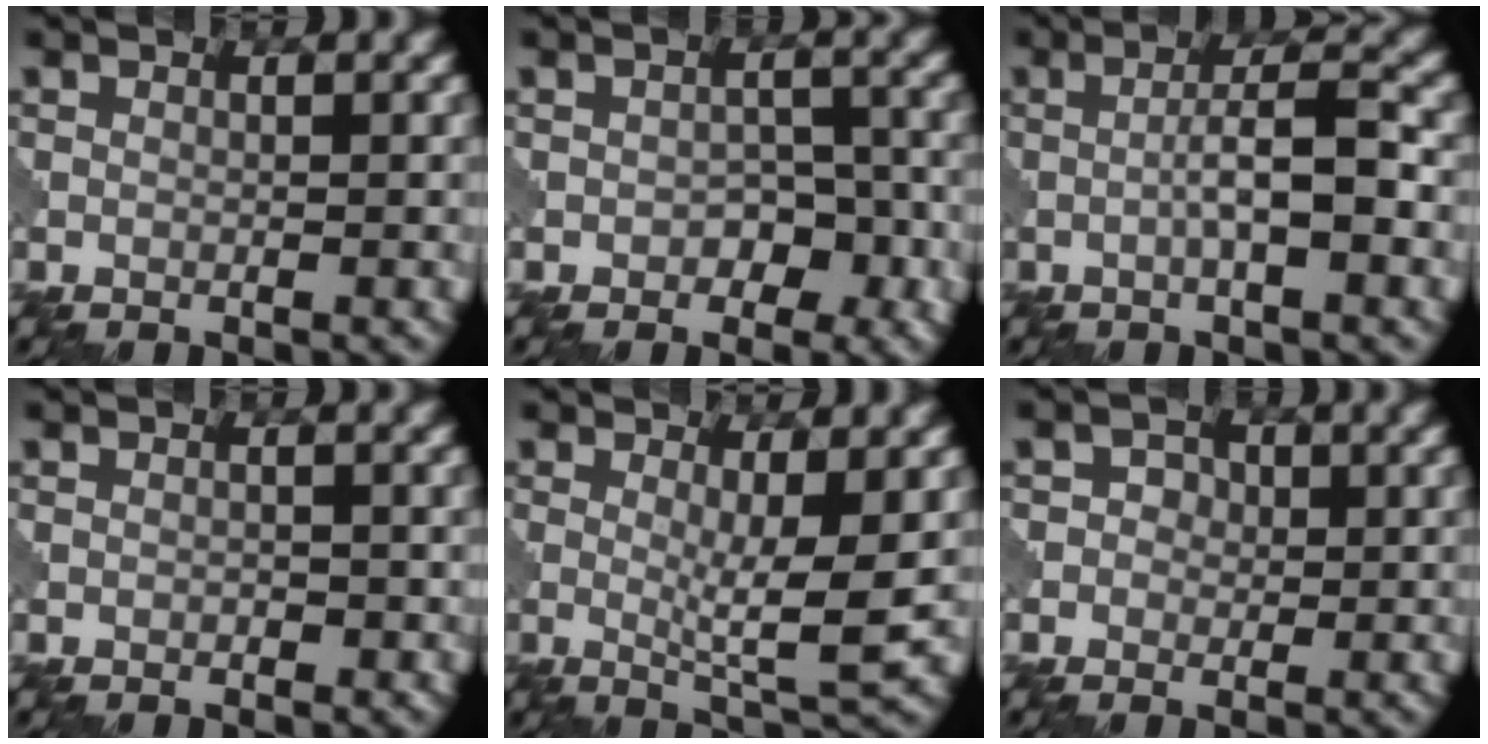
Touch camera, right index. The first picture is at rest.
{"total": 3.2, "force": [-1.4, 2.3, 1.9], "torque": [-0.018, 0.000, -0.020]}
{"total": 4.4, "force": [-0.8, 0.8, 4.3], "torque": [-0.073, 0.009, -0.019]}
{"total": 0.5, "force": [-0.2, 0.4, 0.3], "torque": [-0.003, -0.002, -0.003]}
{"total": 4.3, "force": [0.4, 0.7, 4.3], "torque": [-0.068, -0.014, 0.006]}
{"total": 1.9, "force": [0.0, 1.8, 0.7], "torque": [0.003, 0.001, -0.007]}